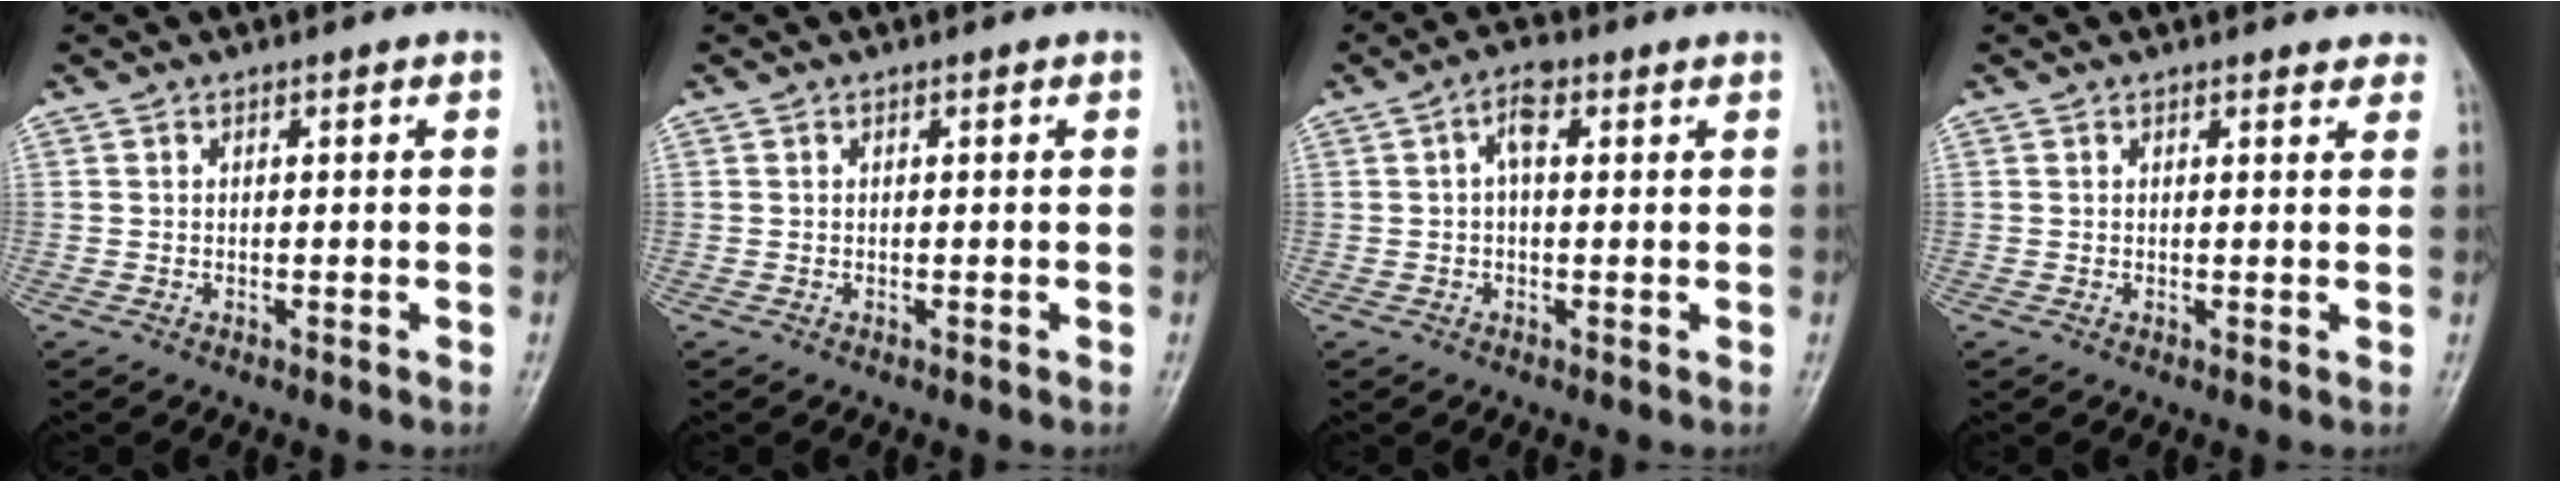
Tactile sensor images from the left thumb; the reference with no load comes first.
{"total": 0.0}
{"total": 3.7, "force": [1.1, 1.9, 3.0], "torque": [-0.048, 0.013, 0.016]}
{"total": 1.9, "force": [1.7, 0.7, 0.5], "torque": [0.004, -0.007, 0.012]}